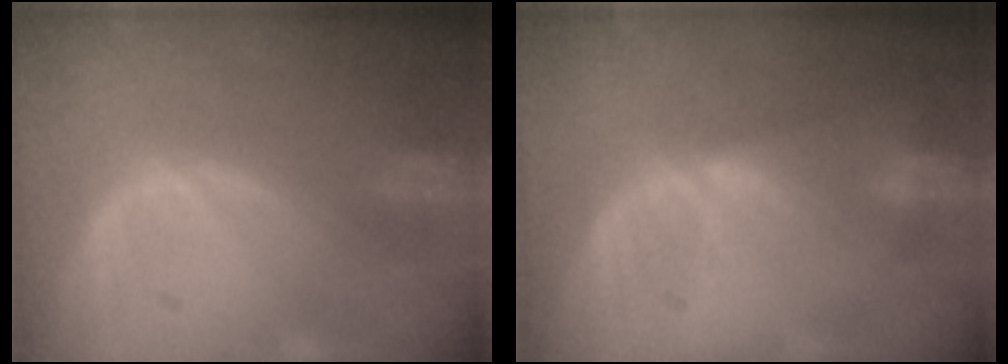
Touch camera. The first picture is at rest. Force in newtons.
{"total": 2.3, "press": 2.1, "slide": 1.0}